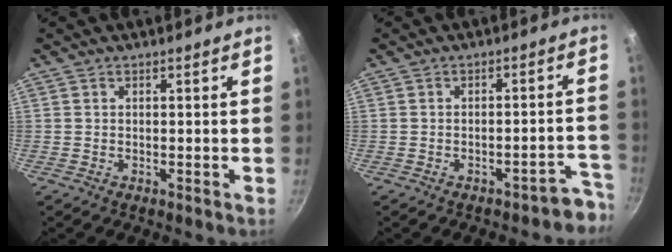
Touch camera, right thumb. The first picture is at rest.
{"total": 5.9, "force": [-4.3, 2.4, 3.4], "torque": [-0.005, 0.056, -0.039]}